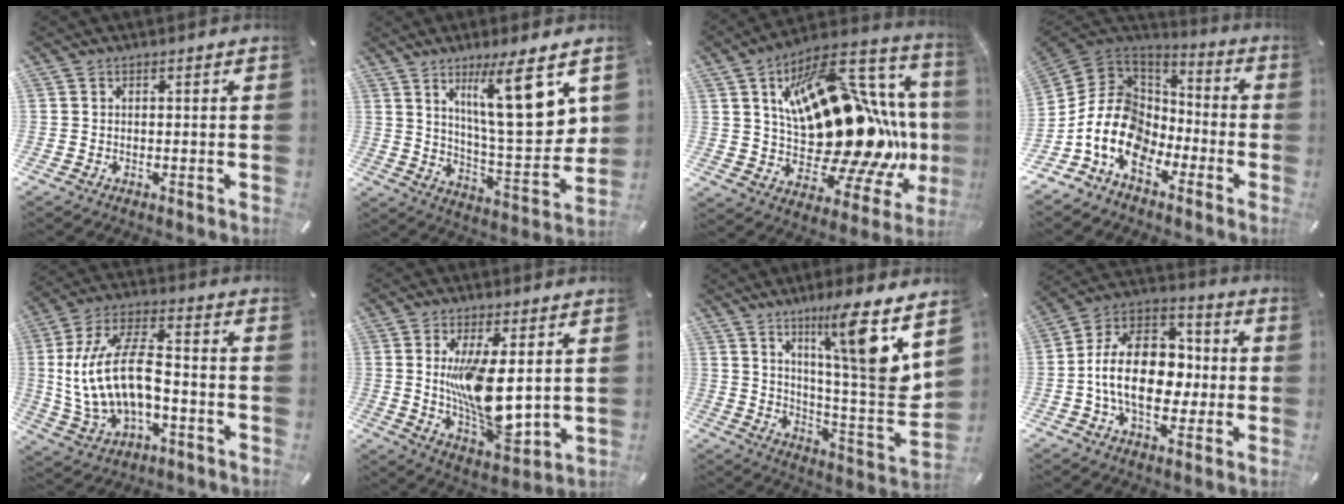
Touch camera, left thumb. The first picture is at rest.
{"total": 18.1, "force": [8.6, 4.4, 15.3], "torque": [-0.232, -0.041, 0.127]}
{"total": 29.0, "force": [2.9, 16.4, 23.7], "torque": [-0.331, -0.063, 0.082]}
{"total": 16.1, "force": [-5.8, 12.7, 8.1], "torque": [-0.190, 0.017, -0.105]}
{"total": 16.4, "force": [-1.1, 9.4, 13.3], "torque": [-0.287, 0.006, -0.021]}
{"total": 14.6, "force": [1.8, 6.1, 13.2], "torque": [-0.249, -0.031, 0.030]}
{"total": 15.8, "force": [8.9, 0.3, 13.1], "torque": [-0.200, -0.073, 0.121]}
{"total": 17.8, "force": [-2.7, 12.4, 12.4], "torque": [-0.228, 0.021, -0.049]}